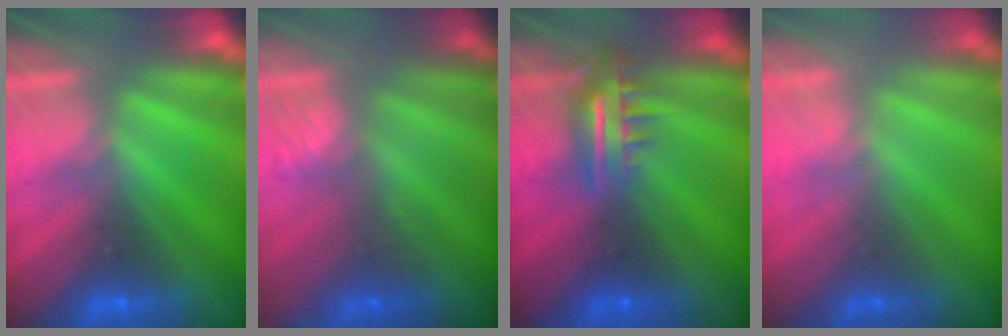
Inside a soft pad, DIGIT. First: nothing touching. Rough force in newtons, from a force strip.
{"total": 2.4}
{"total": 8.1}
{"total": 2.3}